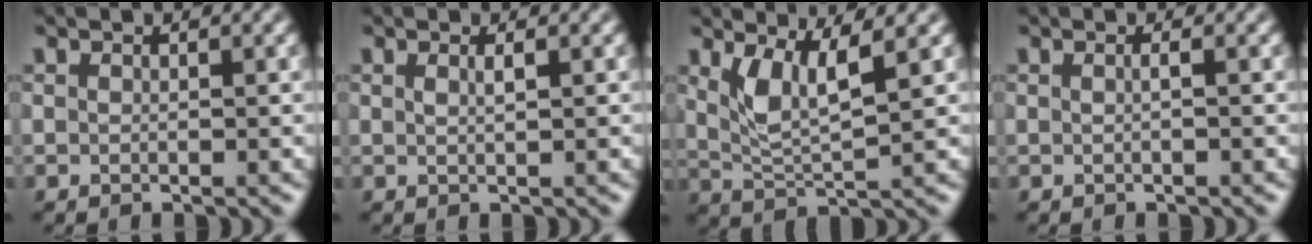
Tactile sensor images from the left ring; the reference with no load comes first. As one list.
[{"total": 1.0, "force": [0.4, 0.3, 0.9], "torque": [-0.011, 0.002, 0.004]}, {"total": 4.1, "force": [1.8, 1.0, 3.5], "torque": [-0.080, -0.007, 0.040]}, {"total": 0.8, "force": [0.1, 0.2, 0.8], "torque": [-0.011, 0.004, -0.003]}]